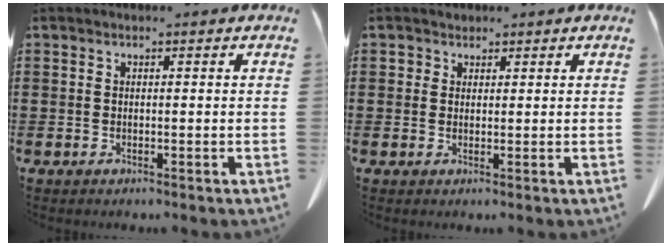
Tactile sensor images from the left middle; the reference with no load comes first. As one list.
[{"total": 1.4, "force": [1.1, 0.9, 0.1], "torque": [-0.006, 0.004, 0.021]}]